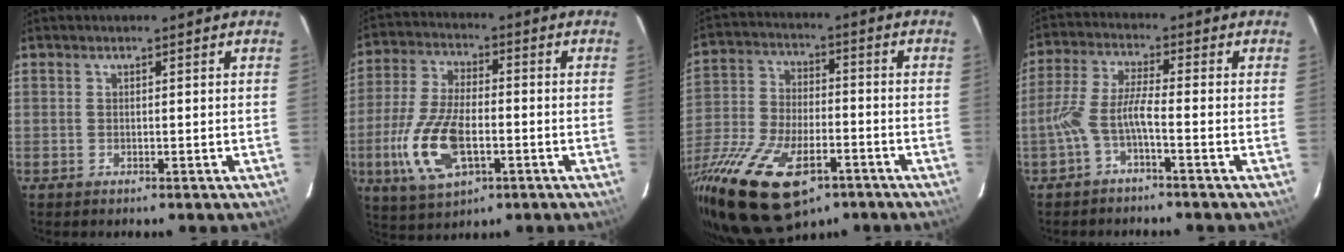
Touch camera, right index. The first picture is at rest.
{"total": 14.5, "force": [-4.2, 6.9, 12.1], "torque": [-0.264, -0.006, -0.074]}
{"total": 28.3, "force": [-15.5, 14.0, 19.1], "torque": [-0.420, -0.058, -0.259]}
{"total": 5.7, "force": [-2.7, 0.5, 5.0], "torque": [-0.119, 0.009, -0.052]}